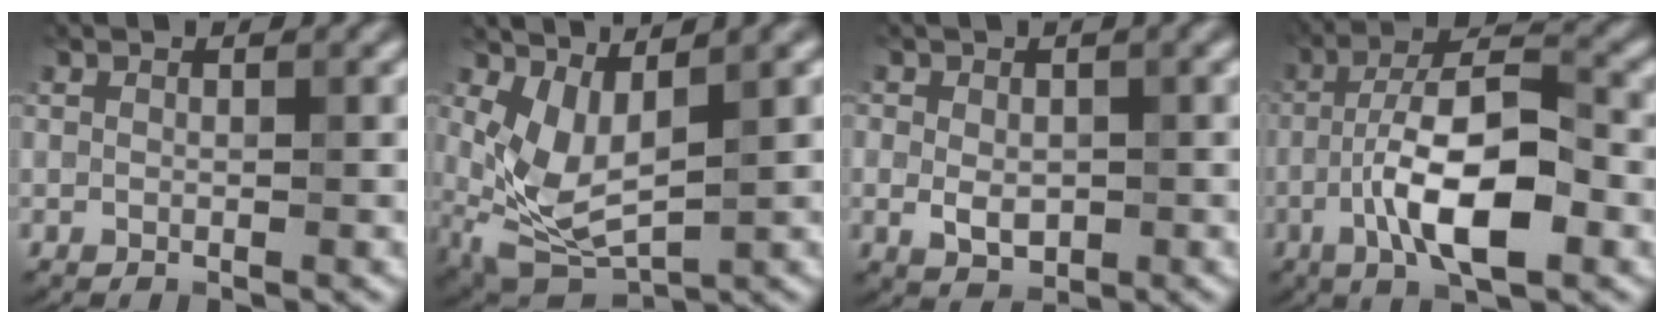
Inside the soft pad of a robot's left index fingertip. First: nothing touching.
{"total": 4.6, "force": [0.2, 2.2, 4.1], "torque": [-0.106, -0.018, 0.010]}
{"total": 2.1, "force": [-0.7, 1.6, 1.2], "torque": [-0.020, -0.007, -0.011]}
{"total": 8.5, "force": [-3.4, 2.5, 7.4], "torque": [-0.124, 0.013, -0.068]}